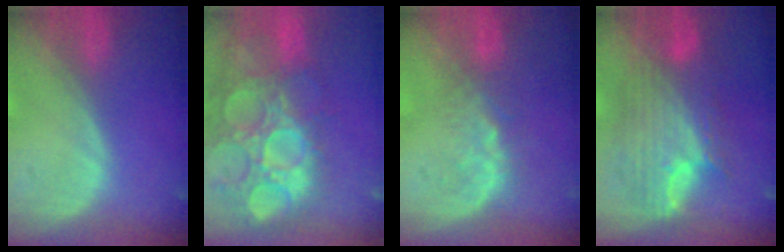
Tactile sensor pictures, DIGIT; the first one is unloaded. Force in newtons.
{"total": 15.4, "press": 12.6, "slide": 8.7}
{"total": 4.4, "press": 4.0, "slide": 1.9}
{"total": 9.8, "press": 9.8, "slide": 0.6}